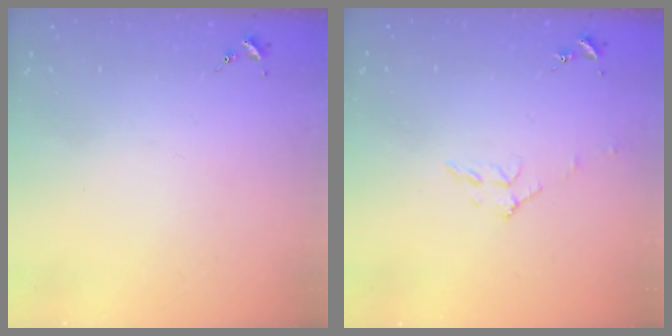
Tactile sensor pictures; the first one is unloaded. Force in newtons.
{"total": 6.0, "press": 6.0, "slide": 0.7}